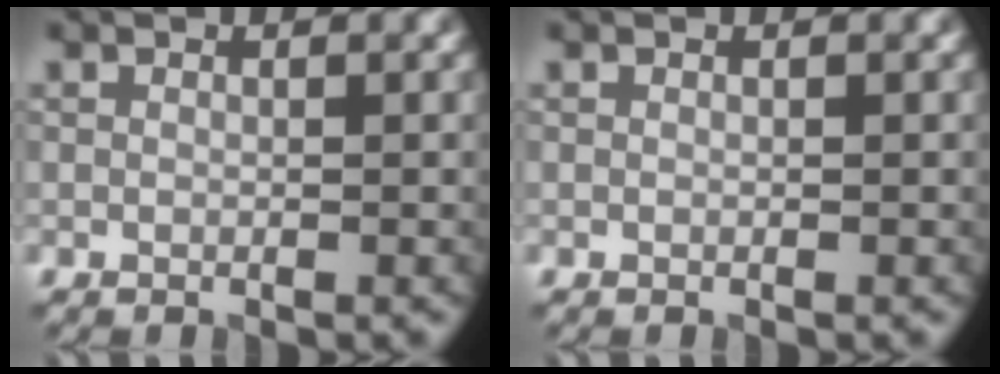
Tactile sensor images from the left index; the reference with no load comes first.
{"total": 0.0}